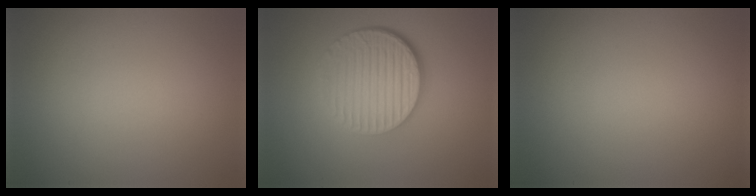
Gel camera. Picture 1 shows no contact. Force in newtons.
{"total": 6.4, "press": 4.4, "slide": 4.7}
{"total": 0.0}